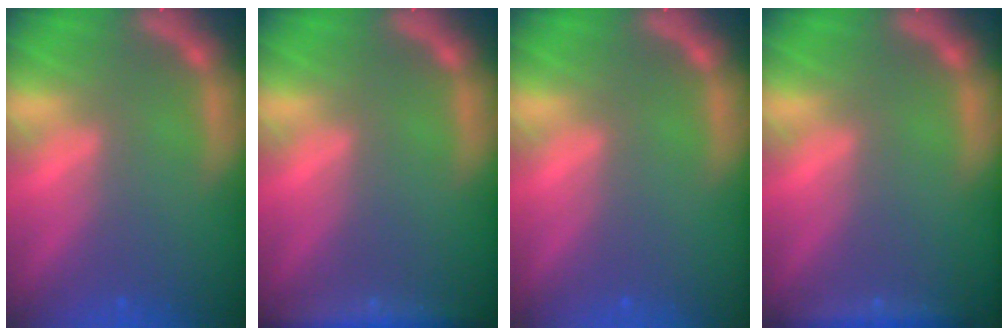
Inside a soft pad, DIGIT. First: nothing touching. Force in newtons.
{"total": 3.9}
{"total": 0.0}
{"total": 2.4}